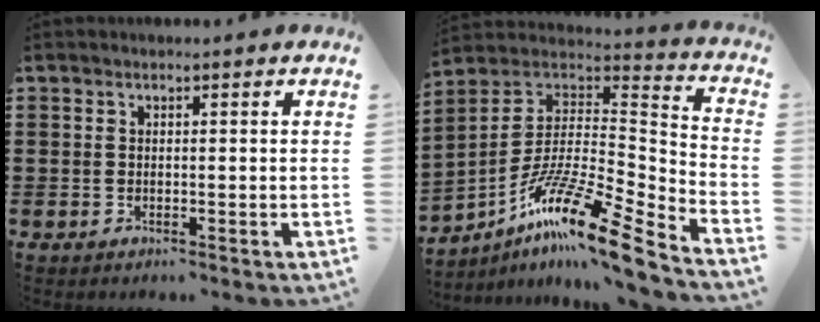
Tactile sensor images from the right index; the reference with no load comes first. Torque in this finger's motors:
{"motor_torque": [-0.86, 1.16, 0.50, 0.09]}